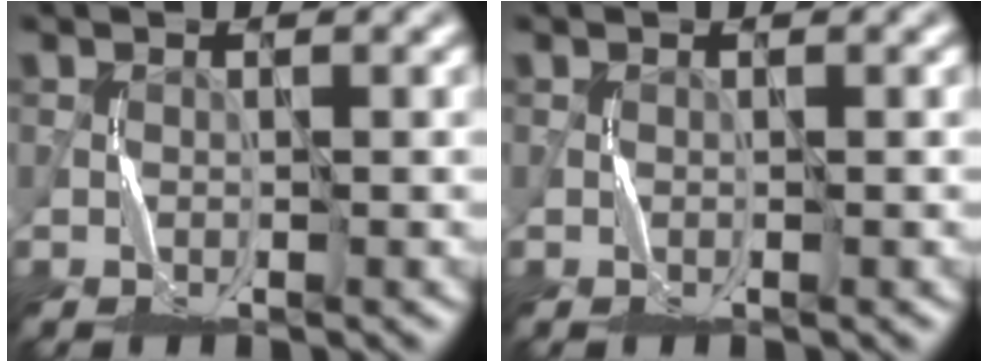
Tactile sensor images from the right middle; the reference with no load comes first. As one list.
[{"total": 0.0}]